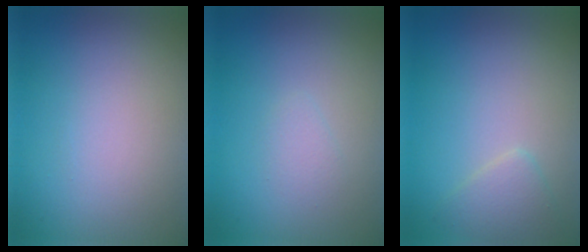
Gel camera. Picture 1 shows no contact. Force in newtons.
{"total": 0.9, "press": 0.9, "slide": 0.1}
{"total": 1.8, "press": 1.8, "slide": 0.2}